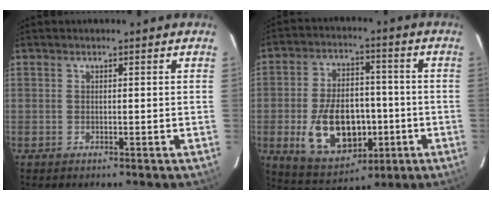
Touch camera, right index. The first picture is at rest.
{"total": 16.0, "force": [-3.8, 10.2, 11.8], "torque": [-0.235, 0.005, -0.039]}